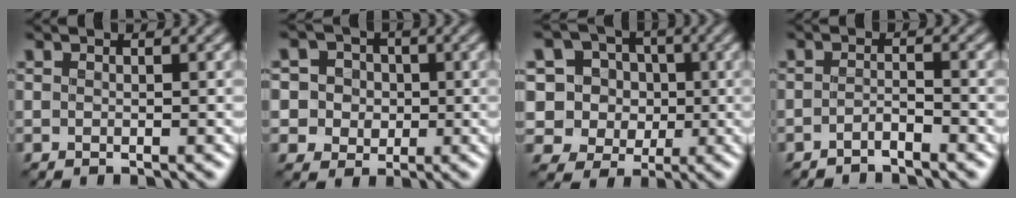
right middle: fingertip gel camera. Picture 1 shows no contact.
{"total": 6.1, "force": [1.3, 5.7, 1.9], "torque": [-0.029, 0.035, -0.001]}
{"total": 8.9, "force": [2.0, 8.0, 3.2], "torque": [-0.079, 0.030, 0.018]}
{"total": 1.4, "force": [-1.2, 0.2, 0.8], "torque": [-0.015, 0.003, -0.024]}